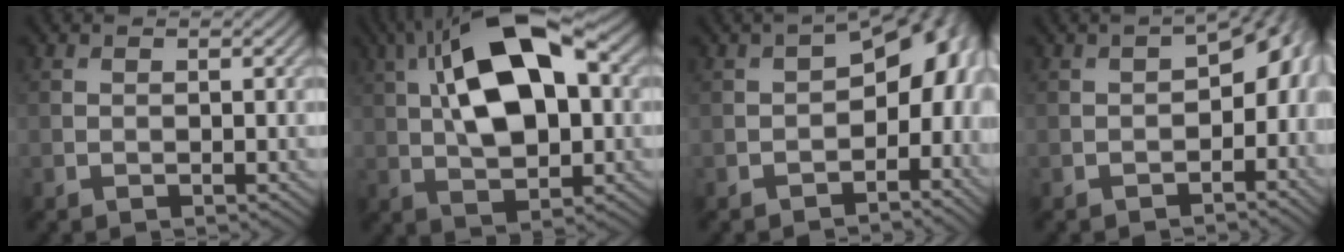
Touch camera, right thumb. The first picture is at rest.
{"total": 15.3, "force": [3.9, 7.5, 12.7], "torque": [-0.228, 0.027, 0.058]}
{"total": 12.2, "force": [-2.1, 7.8, 9.1], "torque": [-0.101, -0.017, -0.029]}
{"total": 8.8, "force": [-1.7, 5.4, 6.7], "torque": [-0.070, -0.013, -0.029]}